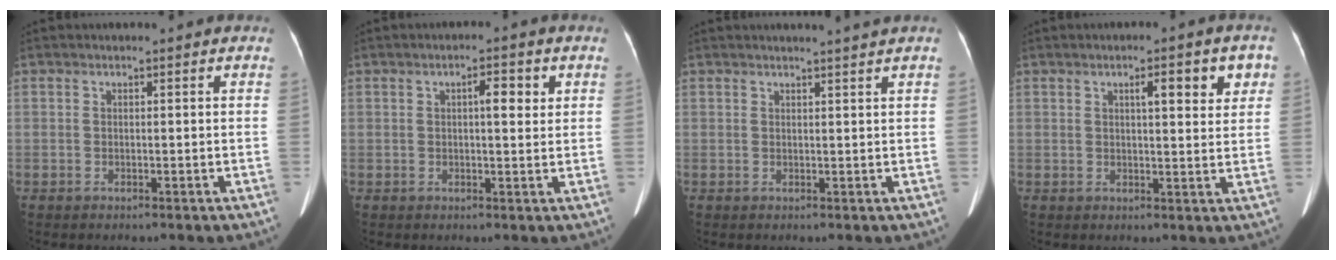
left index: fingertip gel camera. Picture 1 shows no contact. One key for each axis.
{"total": 3.4, "fx": 1.1, "fy": 0.9, "fz": 3.1, "tx": -0.048, "ty": 0.007, "tz": 0.016}
{"total": 2.7, "fx": 2.4, "fy": -0.9, "fz": 0.9, "tx": -0.014, "ty": -0.003, "tz": 0.030}
{"total": 5.8, "fx": 2.5, "fy": 1.2, "fz": 5.1, "tx": -0.067, "ty": 0.012, "tz": 0.033}